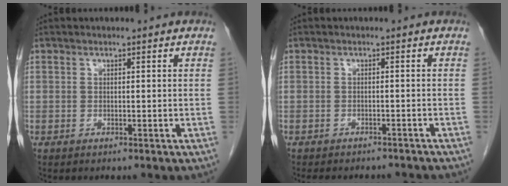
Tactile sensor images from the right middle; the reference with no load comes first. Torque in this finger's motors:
{"motor_torque": [0.12, -0.09, 0.02, 0.03]}